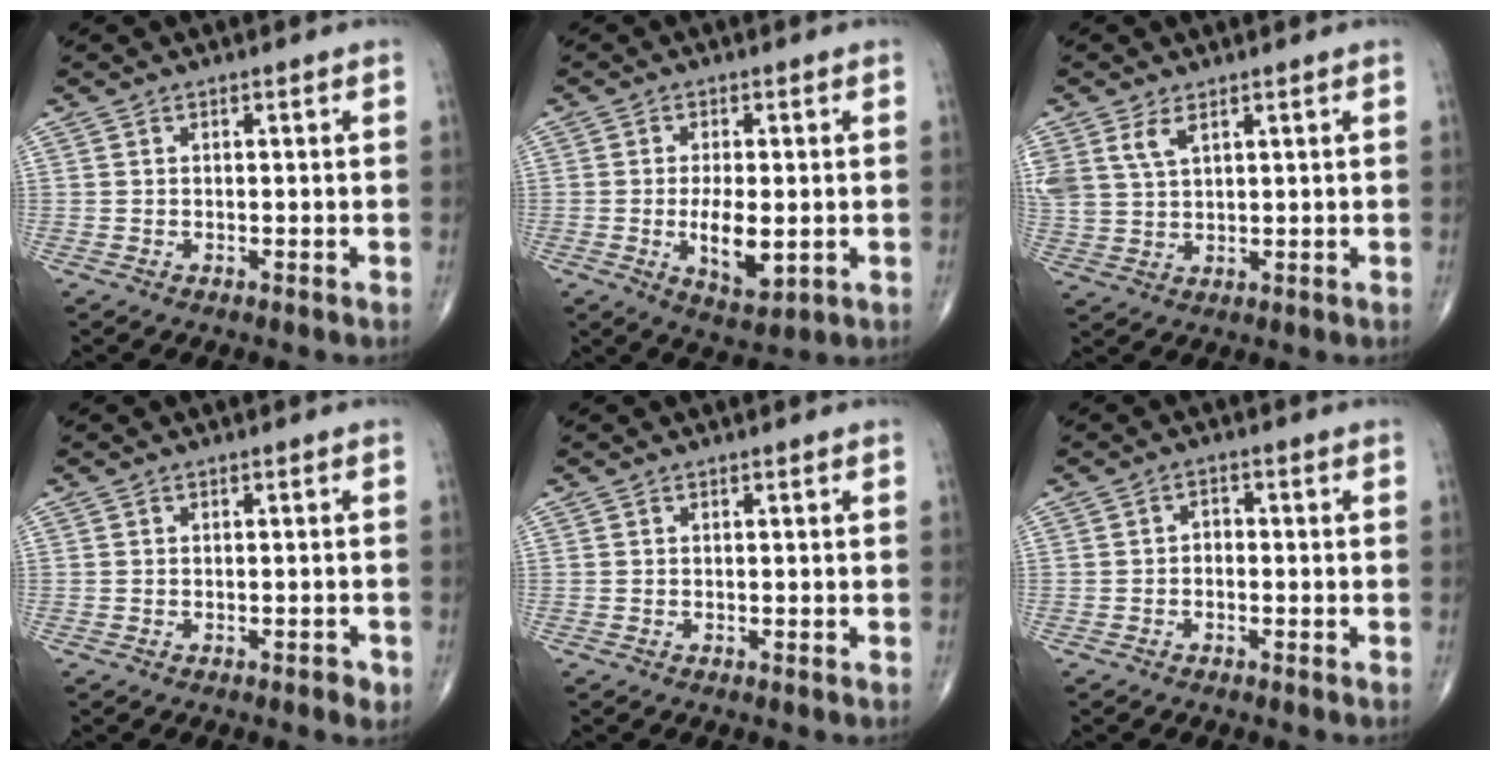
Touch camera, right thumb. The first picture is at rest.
{"total": 7.6, "force": [-1.1, 3.3, 6.7], "torque": [-0.109, -0.013, -0.011]}
{"total": 6.5, "force": [3.4, 3.5, 4.2], "torque": [-0.094, -0.004, 0.078]}
{"total": 1.4, "force": [-0.8, 0.6, 1.0], "torque": [-0.013, 0.002, -0.011]}
{"total": 0.0}
{"total": 1.8, "force": [-0.6, 1.3, 1.0], "torque": [-0.003, 0.011, -0.018]}